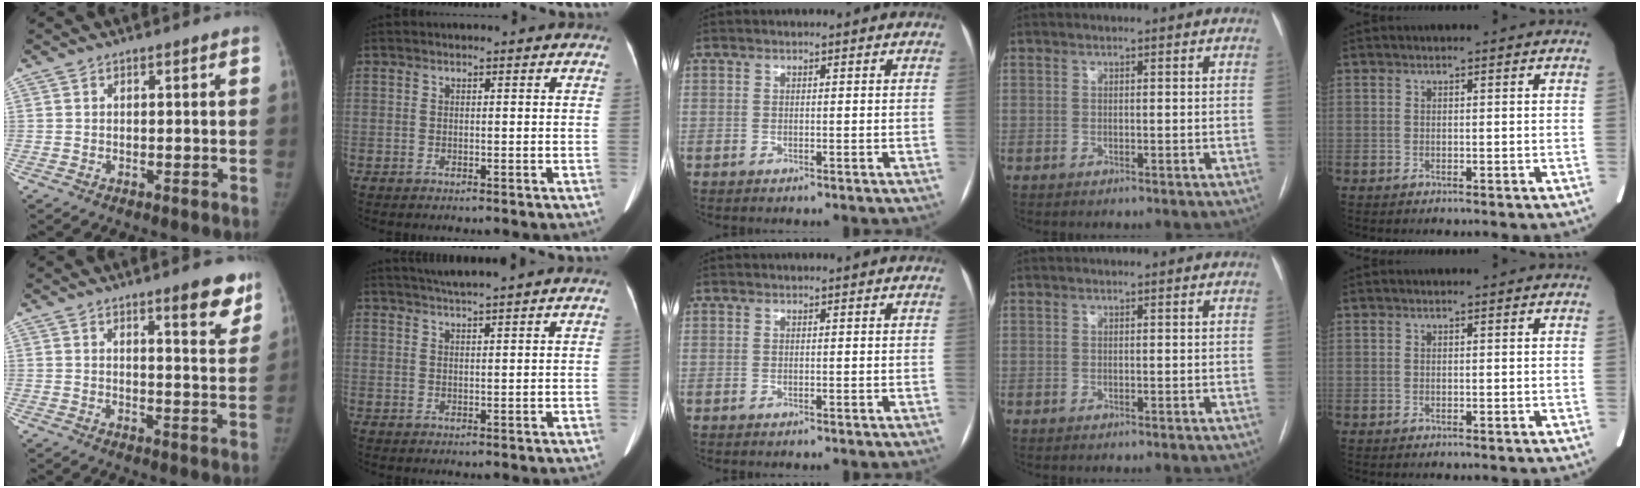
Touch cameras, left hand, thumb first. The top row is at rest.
{"thumb": {"total": 7.9, "force": [5.3, 1.9, 5.5], "torque": [-0.046, -0.032, 0.068]}, "index": {"total": 4.7, "force": [4.0, -1.2, 2.1], "torque": [-0.036, 0.014, 0.065]}}